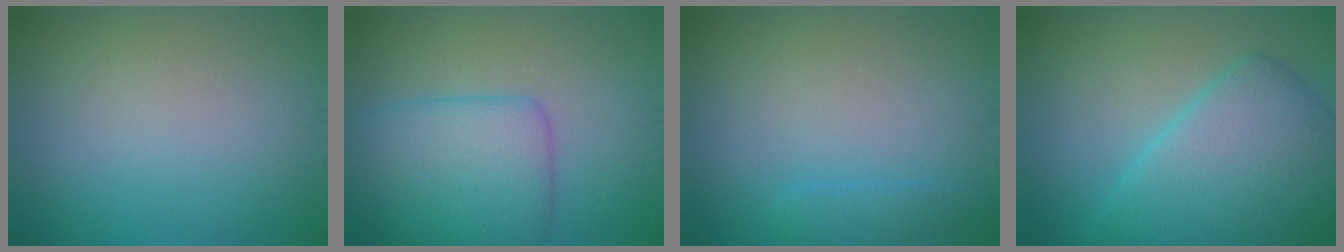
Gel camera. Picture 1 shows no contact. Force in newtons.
{"total": 6.0, "press": 6.0, "slide": 0.1}
{"total": 1.4, "press": 1.4, "slide": 0.1}
{"total": 8.3, "press": 8.3, "slide": 0.2}